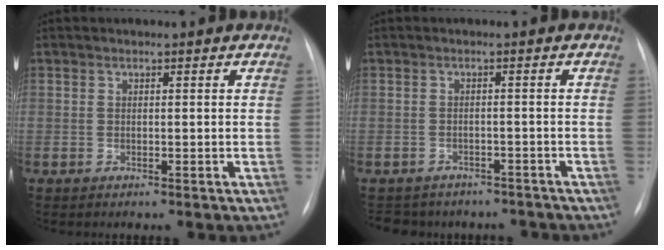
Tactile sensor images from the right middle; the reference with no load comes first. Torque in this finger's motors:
{"motor_torque": [0.22, -0.34, 0.07, 0.04]}